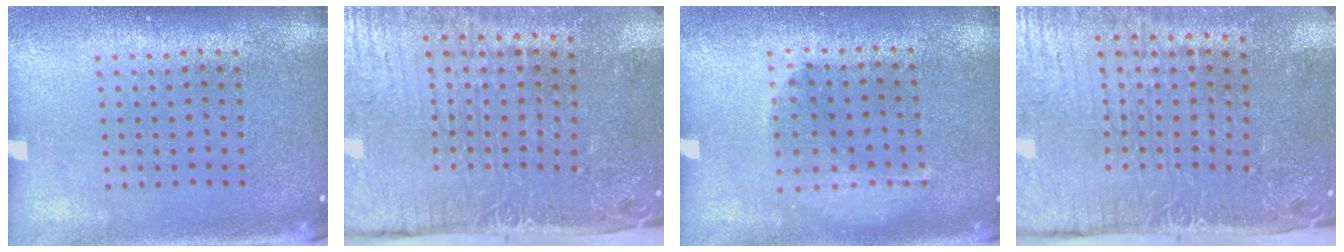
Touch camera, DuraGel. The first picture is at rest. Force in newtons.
{"total": 5.2, "press": 4.3, "slide": 3.0}
{"total": 1.1, "press": 1.1, "slide": 0.1}
{"total": 5.2, "press": 4.3, "slide": 3.0}